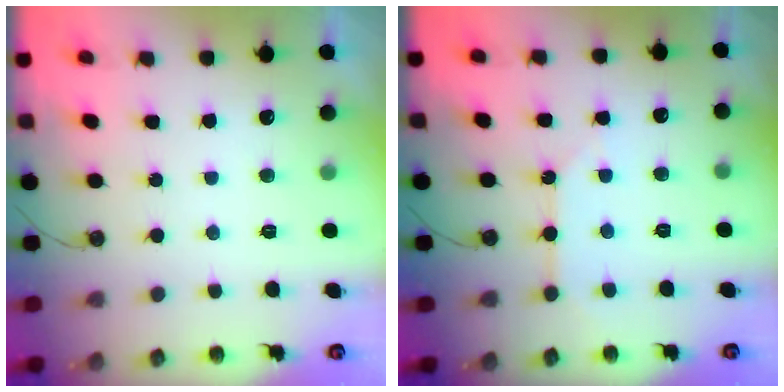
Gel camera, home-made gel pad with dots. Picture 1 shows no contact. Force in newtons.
{"total": 2.7, "press": 2.7, "slide": 0.3}